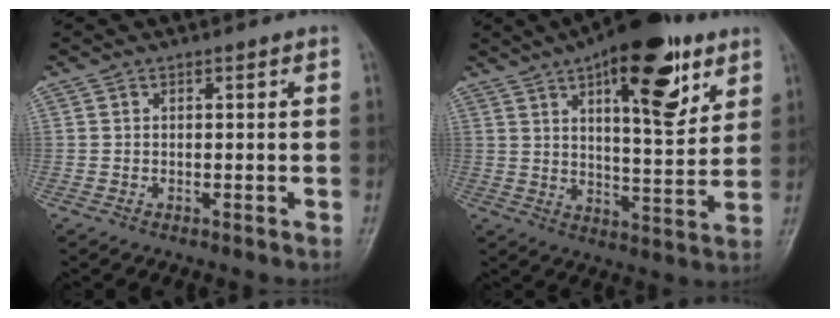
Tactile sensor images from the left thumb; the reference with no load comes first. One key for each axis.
{"total": 18.8, "fx": 9.5, "fy": 7.3, "fz": 14.6, "tx": -0.172, "ty": -0.035, "tz": 0.140}